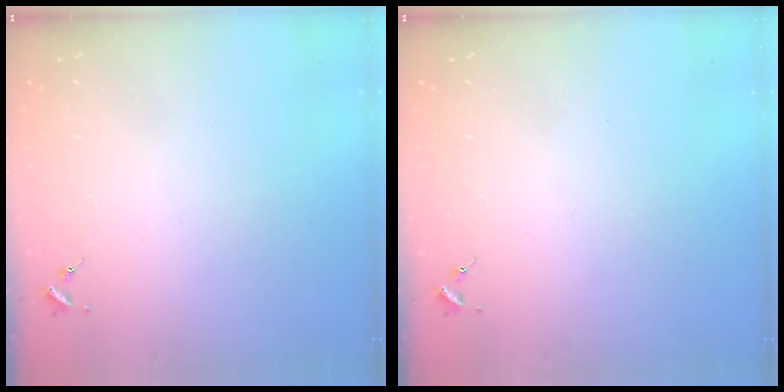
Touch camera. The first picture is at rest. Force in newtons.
{"total": 0.0}